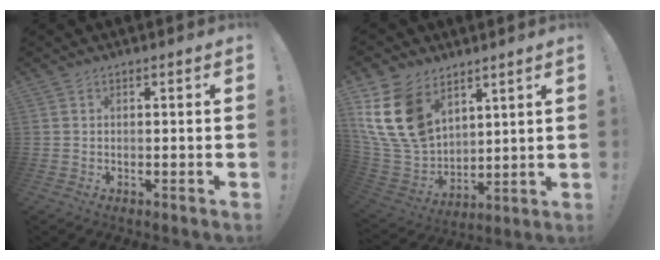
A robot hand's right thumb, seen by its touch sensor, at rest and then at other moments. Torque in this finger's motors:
{"motor_torque": [1.74, 2.08, 0.20, 0.06, 0.18]}